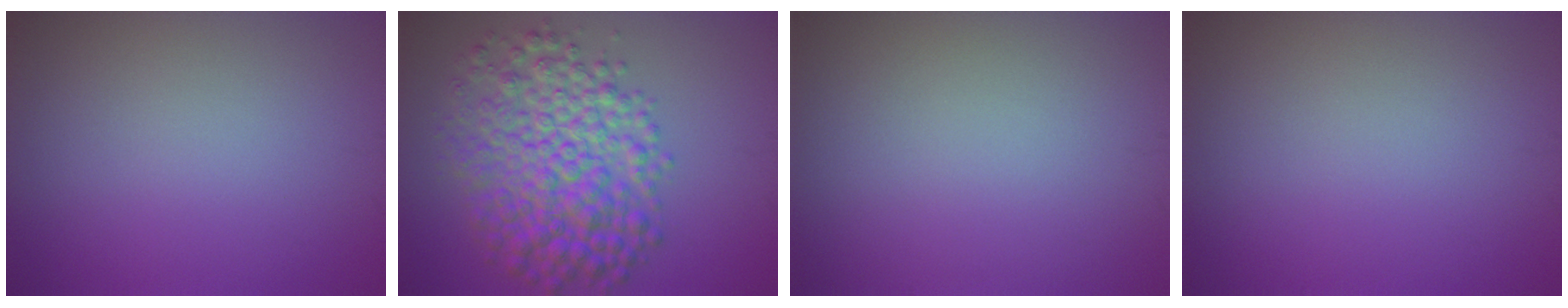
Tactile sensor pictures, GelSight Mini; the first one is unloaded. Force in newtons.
{"total": 8.4, "press": 8.4, "slide": 0.0}
{"total": 0.0}
{"total": 0.0}